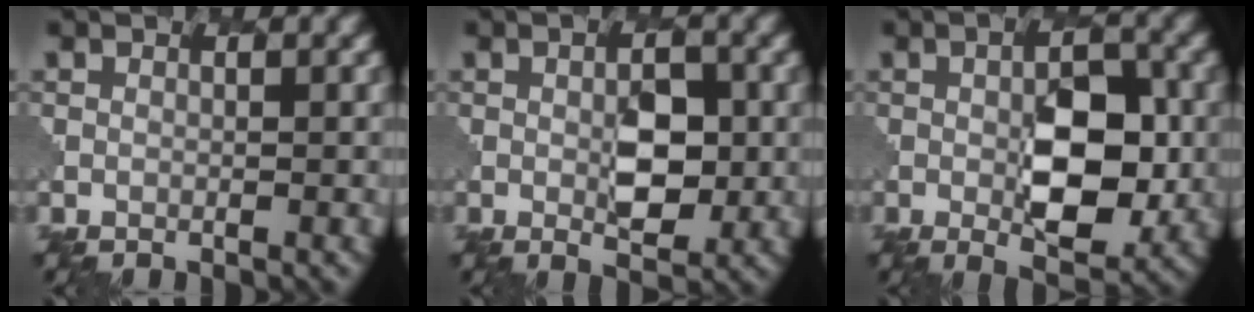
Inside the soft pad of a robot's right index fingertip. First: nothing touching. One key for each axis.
{"total": 3.3, "fx": 0.0, "fy": 1.6, "fz": 2.9, "tx": -0.043, "ty": -0.003, "tz": 0.005}
{"total": 6.5, "fx": -0.5, "fy": 2.9, "fz": 5.7, "tx": -0.082, "ty": -0.003, "tz": -0.005}